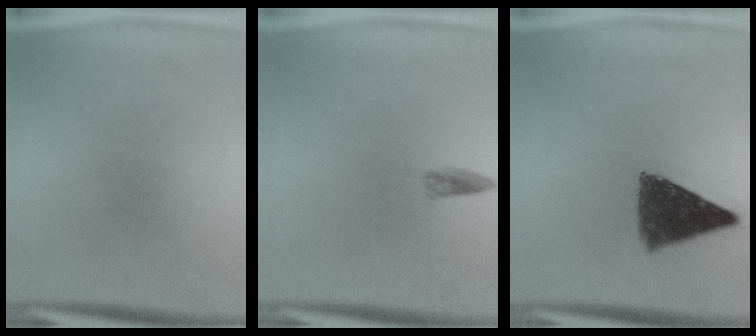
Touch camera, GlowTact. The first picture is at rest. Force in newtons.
{"total": 1.3}
{"total": 10.5}